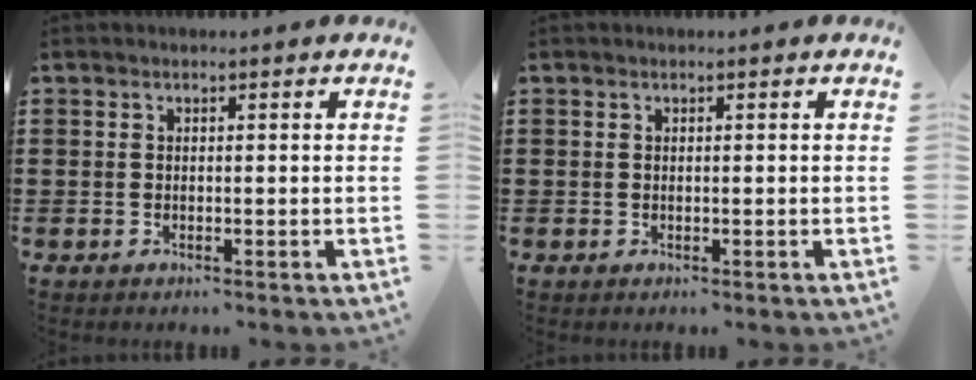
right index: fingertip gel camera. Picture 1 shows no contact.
{"total": 0.0}